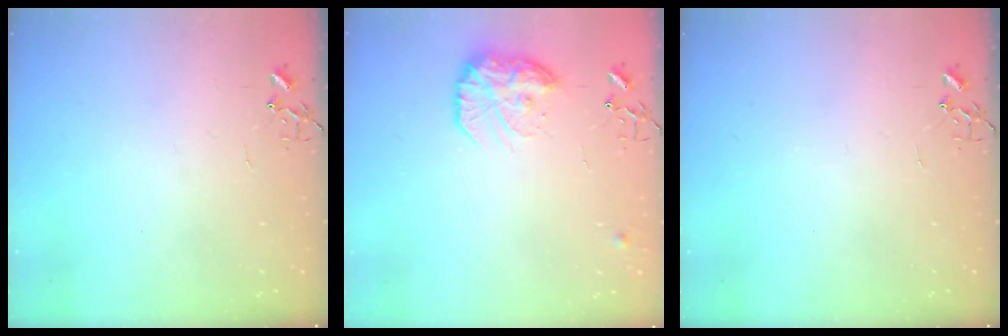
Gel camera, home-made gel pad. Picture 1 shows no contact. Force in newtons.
{"total": 15.0, "press": 15.0, "slide": 1.2}
{"total": 0.0}